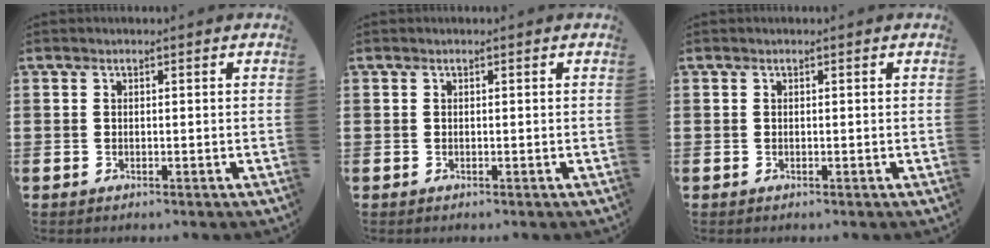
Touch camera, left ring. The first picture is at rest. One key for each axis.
{"total": 0.0}
{"total": 0.0}